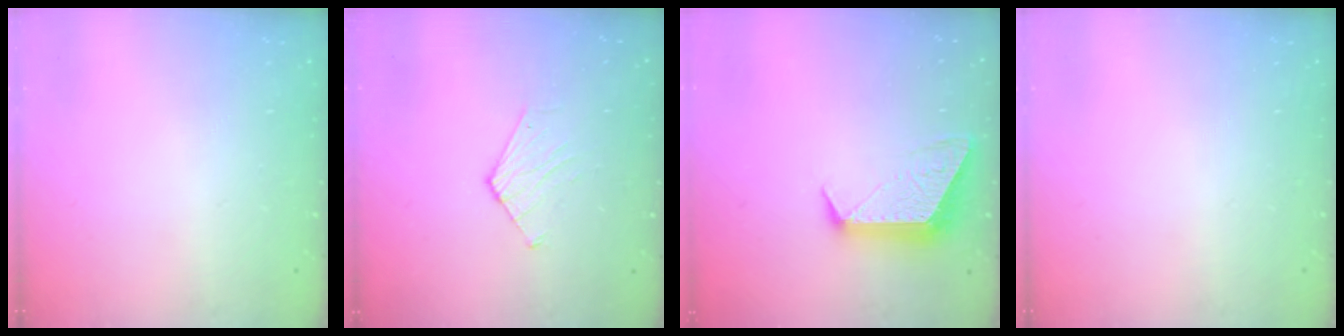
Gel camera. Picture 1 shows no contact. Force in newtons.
{"total": 4.0, "press": 4.0, "slide": 0.3}
{"total": 10.4, "press": 10.4, "slide": 0.9}
{"total": 0.0}